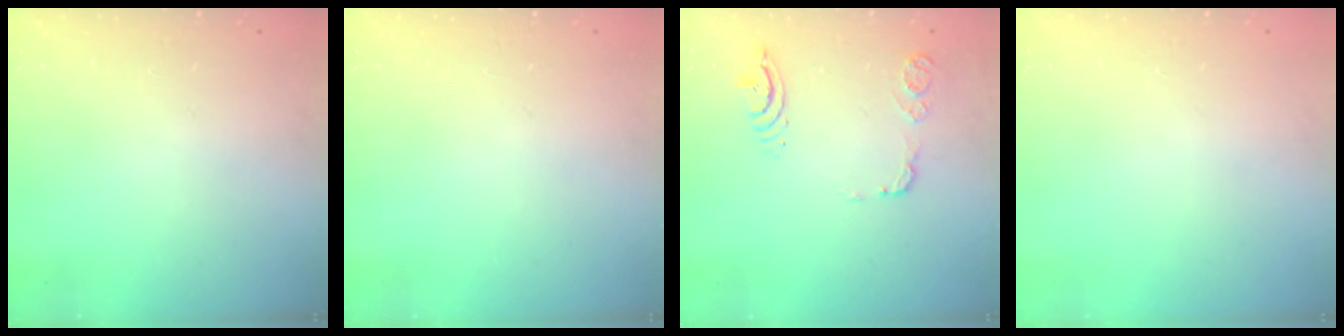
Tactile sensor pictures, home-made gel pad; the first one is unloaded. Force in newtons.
{"total": 0.0}
{"total": 10.8, "press": 10.7, "slide": 1.4}
{"total": 0.0}